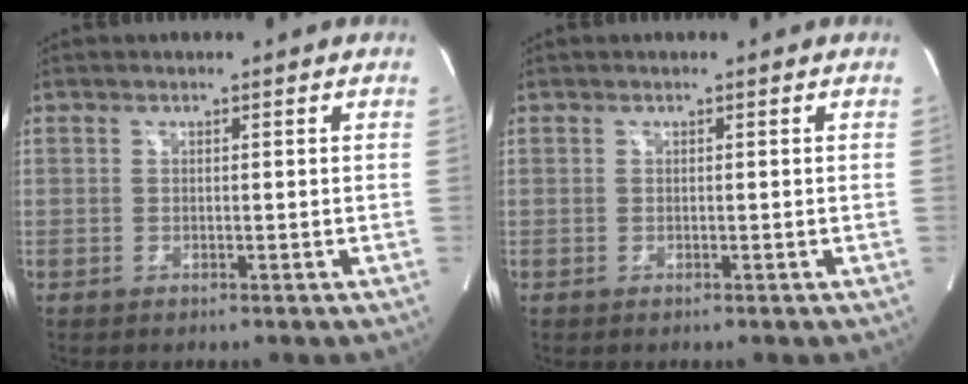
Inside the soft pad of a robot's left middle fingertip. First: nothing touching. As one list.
[{"total": 0.0}]